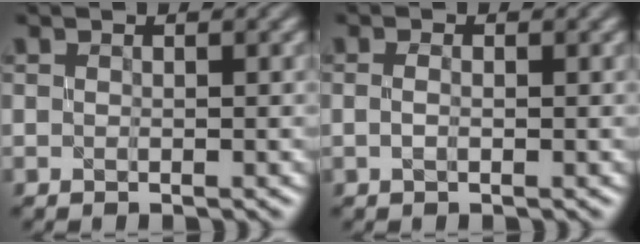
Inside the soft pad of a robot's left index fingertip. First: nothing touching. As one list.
[{"total": 0.8, "force": [-0.2, 0.4, 0.7], "torque": [-0.023, 0.001, -0.006]}]